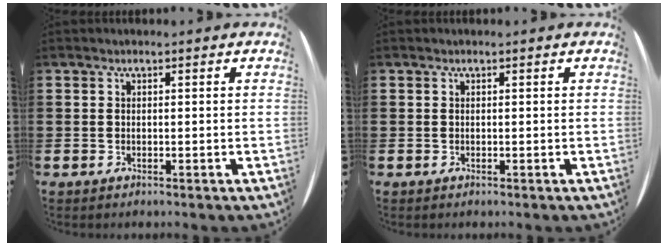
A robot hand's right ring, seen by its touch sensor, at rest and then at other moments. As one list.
[{"total": 0.0}]